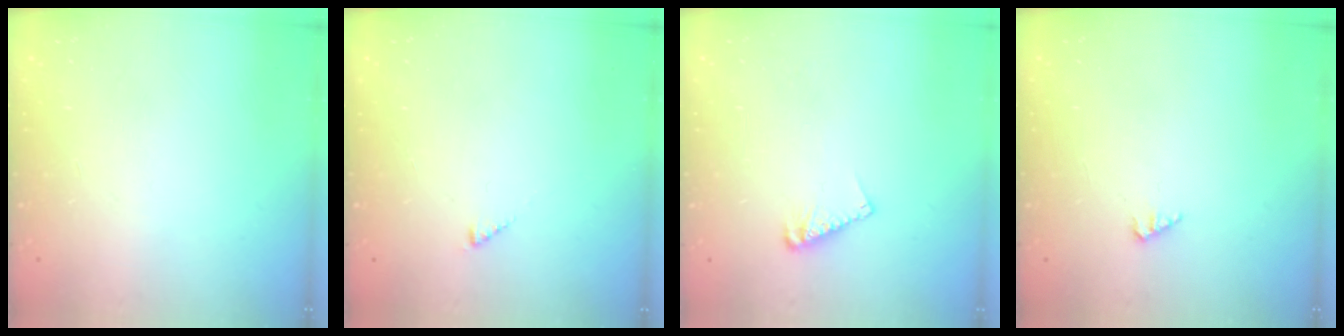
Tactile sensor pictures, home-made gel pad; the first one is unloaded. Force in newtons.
{"total": 2.2, "press": 2.2, "slide": 0.4}
{"total": 6.4, "press": 6.4, "slide": 0.3}
{"total": 2.4, "press": 2.4, "slide": 0.2}